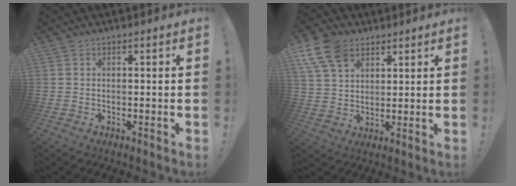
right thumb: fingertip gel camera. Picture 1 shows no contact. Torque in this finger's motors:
{"motor_torque": [0.34, 0.34, 0.09, 0.11, 0.15]}